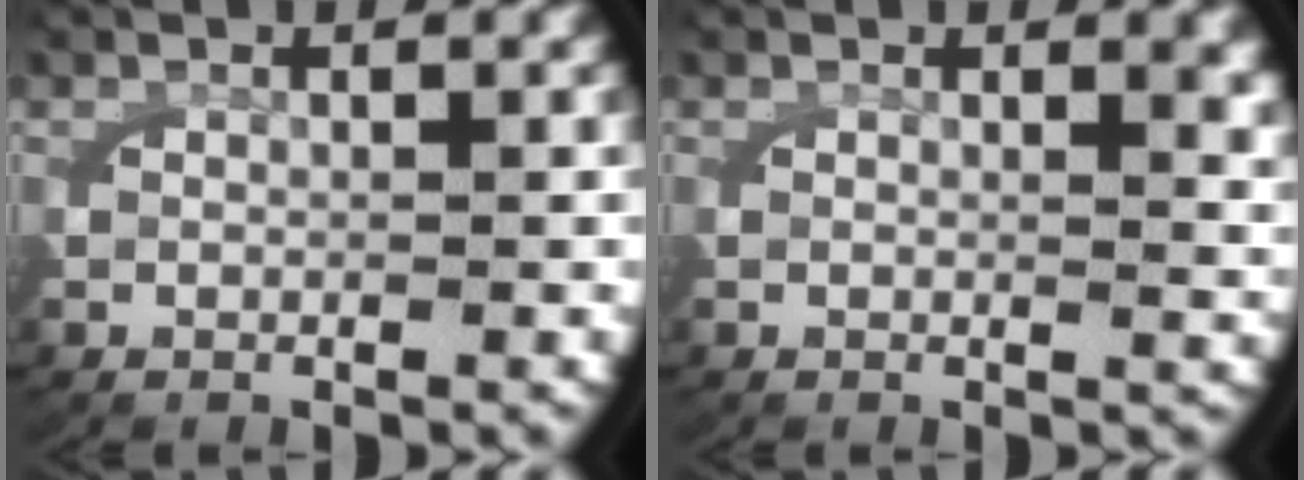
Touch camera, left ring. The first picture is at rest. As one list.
[{"total": 1.4, "force": [0.8, -0.1, 1.1], "torque": [-0.020, -0.008, 0.015]}]